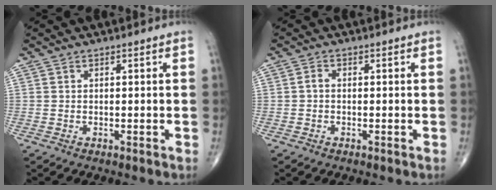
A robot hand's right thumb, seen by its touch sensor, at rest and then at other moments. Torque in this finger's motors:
{"motor_torque": [0.13, 0.00, 0.05, -0.15, -0.02]}